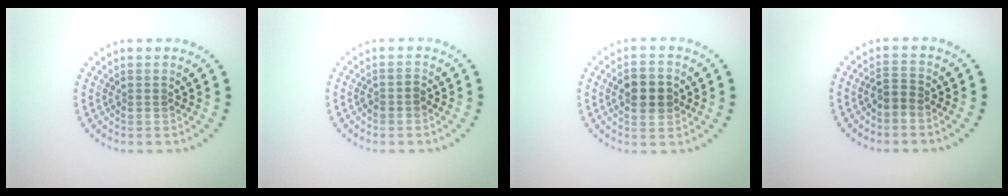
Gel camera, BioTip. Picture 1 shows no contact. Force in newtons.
{"total": 1.0, "press": 0.9, "slide": 0.5}
{"total": 3.8, "press": 3.8, "slide": 0.1}
{"total": 1.4, "press": 1.2, "slide": 0.8}